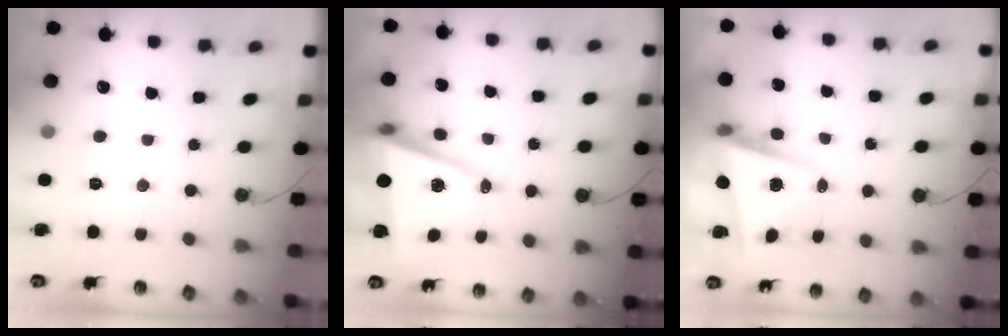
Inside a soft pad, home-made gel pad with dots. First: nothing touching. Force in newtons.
{"total": 9.1, "press": 8.0, "slide": 4.4}
{"total": 7.2, "press": 7.2, "slide": 0.4}